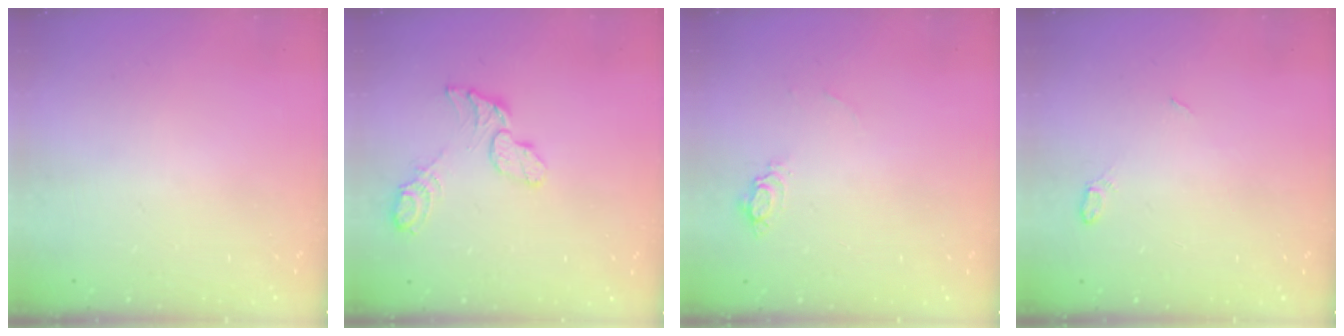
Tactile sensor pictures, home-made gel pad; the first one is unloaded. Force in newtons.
{"total": 9.1, "press": 9.0, "slide": 0.8}
{"total": 6.9, "press": 6.8, "slide": 0.7}
{"total": 3.9, "press": 3.9, "slide": 0.6}